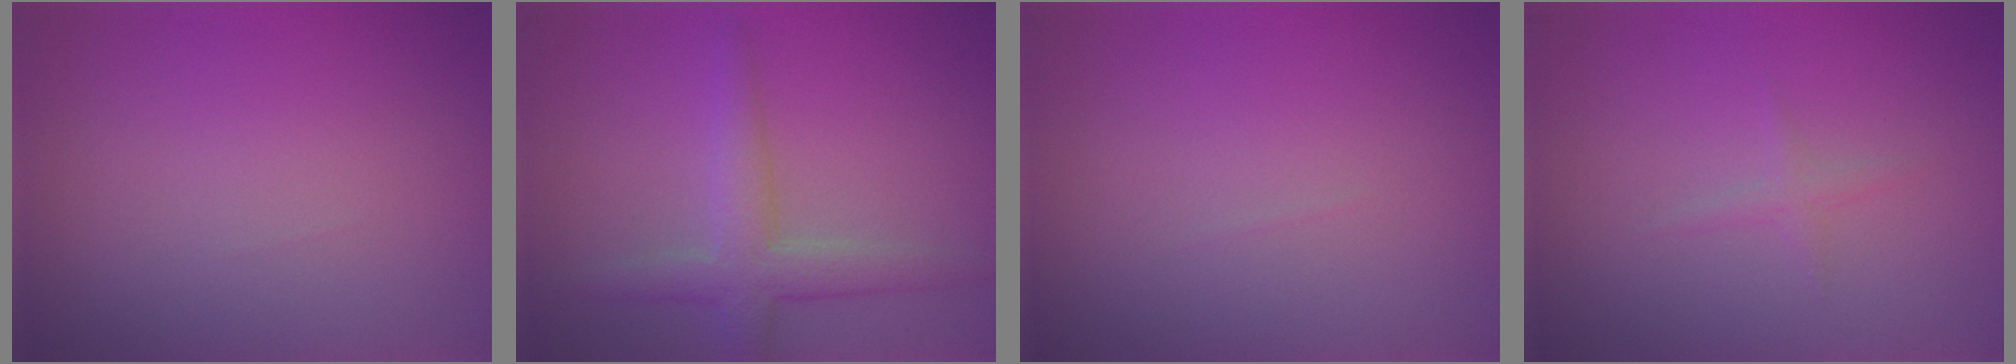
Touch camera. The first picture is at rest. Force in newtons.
{"total": 3.4, "press": 3.4, "slide": 0.2}
{"total": 0.0}
{"total": 0.8, "press": 0.8, "slide": 0.1}